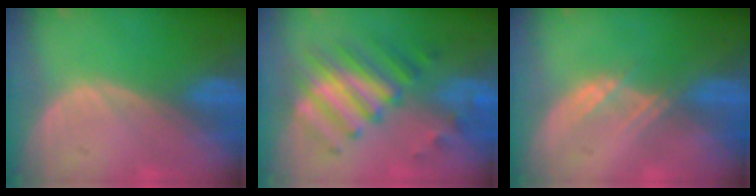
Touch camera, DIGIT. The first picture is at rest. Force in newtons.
{"total": 8.1, "press": 7.9, "slide": 1.8}
{"total": 2.3, "press": 2.3, "slide": 0.2}